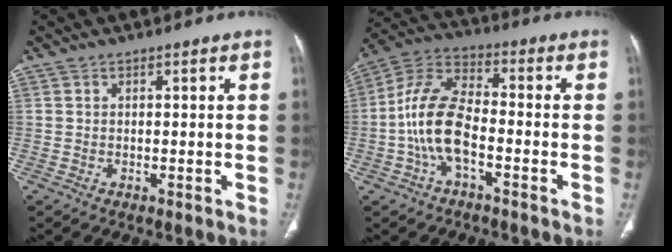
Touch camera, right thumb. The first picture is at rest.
{"total": 12.0, "force": [-3.1, 5.9, 9.9], "torque": [-0.204, 0.039, -0.066]}